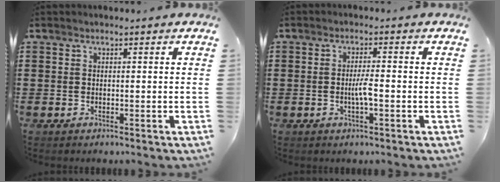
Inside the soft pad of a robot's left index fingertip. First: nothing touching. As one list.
[{"total": 3.1, "force": [-0.7, 0.4, 3.0], "torque": [-0.060, -0.001, -0.015]}]